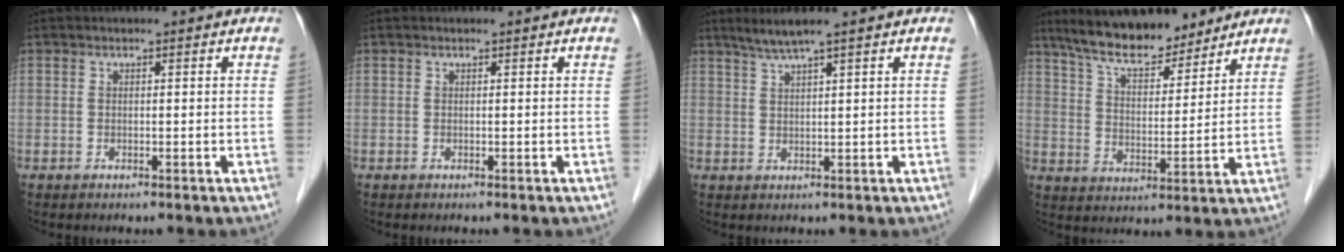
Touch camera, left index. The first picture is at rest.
{"total": 0.0}
{"total": 3.4, "force": [2.5, -0.8, 2.1], "torque": [-0.049, 0.003, 0.054]}
{"total": 12.4, "force": [10.6, 3.1, 5.7], "torque": [-0.093, 0.012, 0.181]}